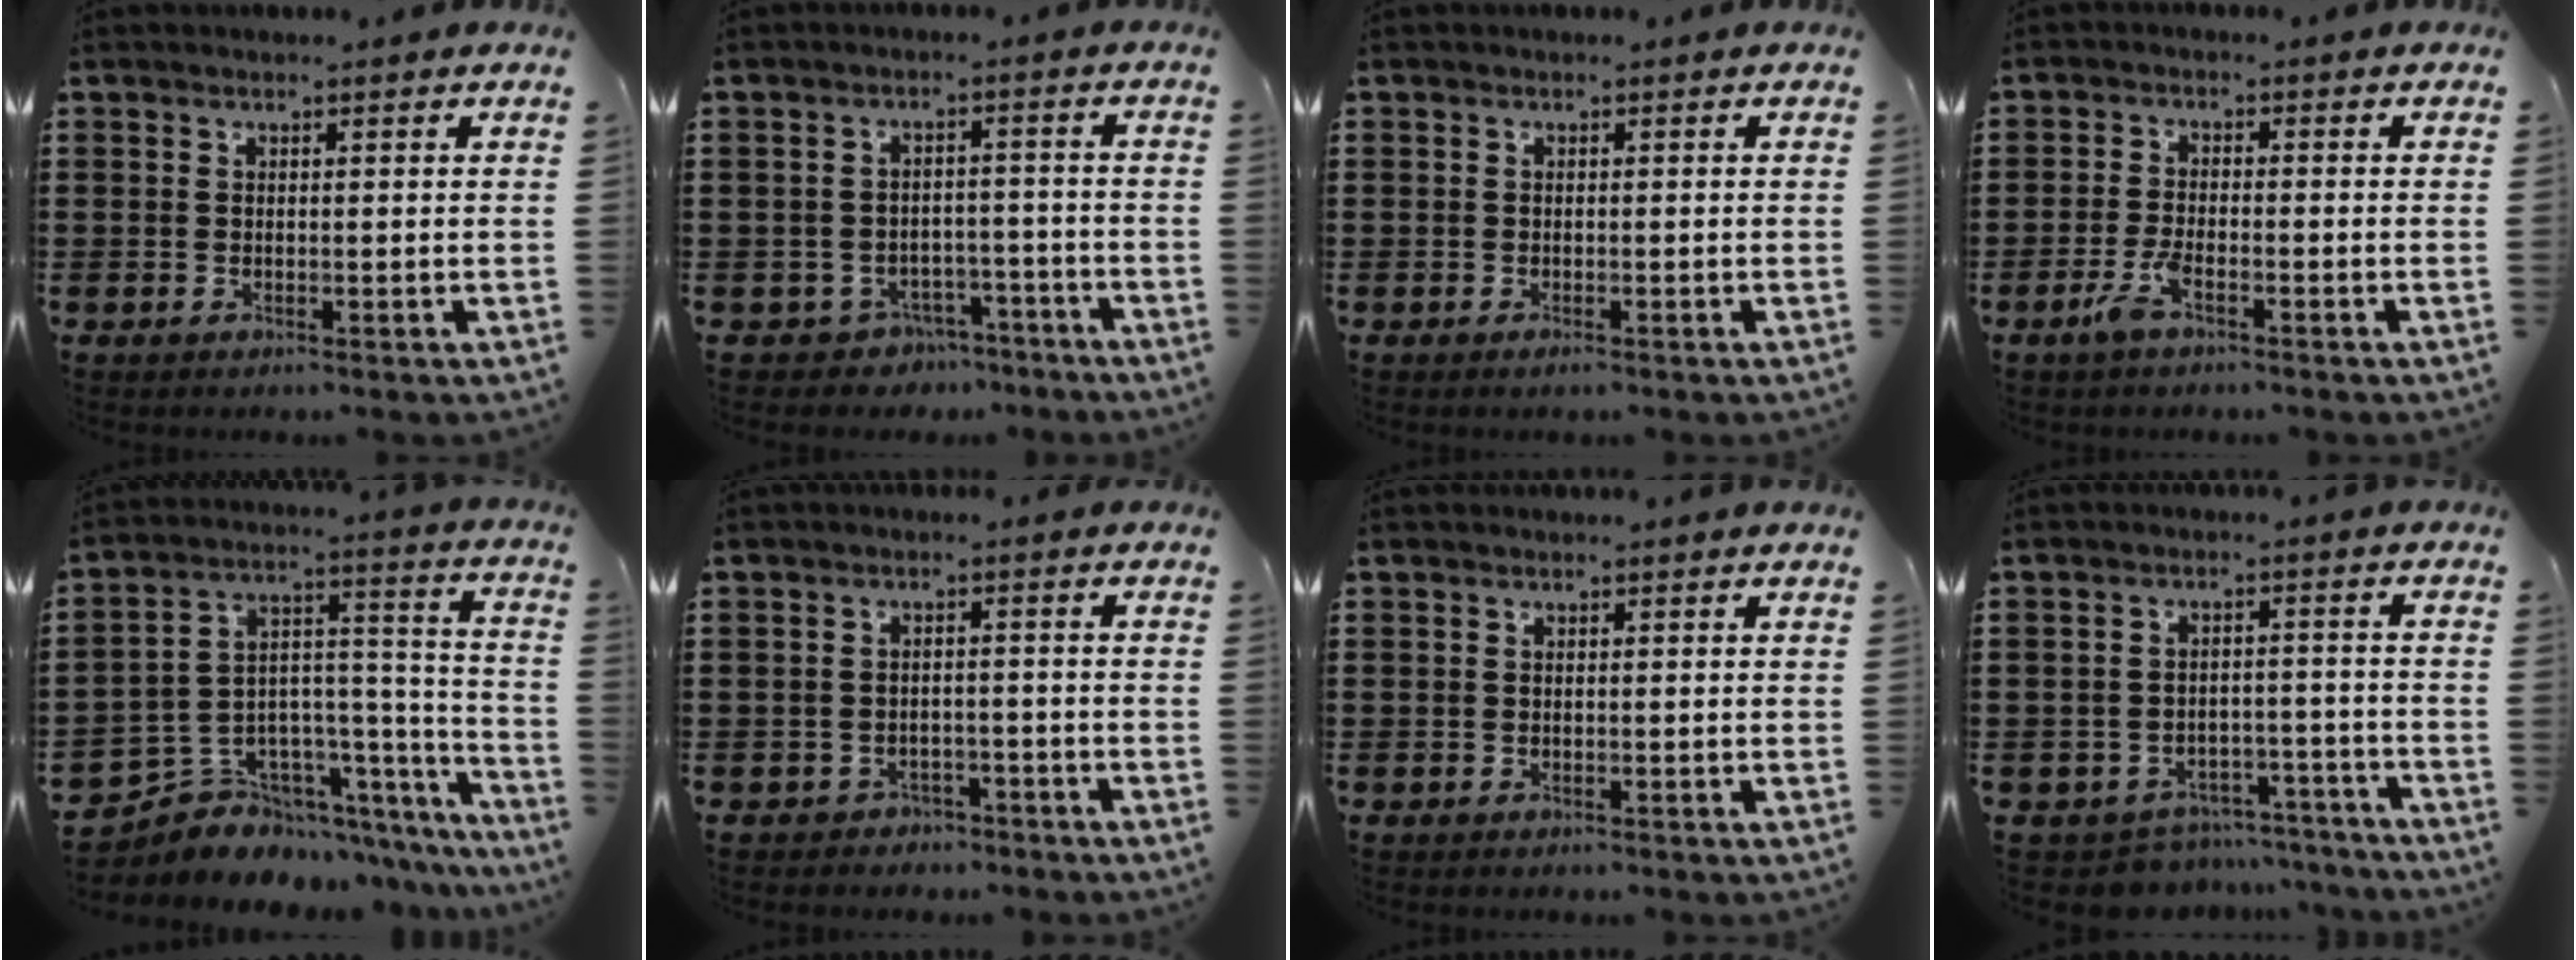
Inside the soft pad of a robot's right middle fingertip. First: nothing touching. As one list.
[{"total": 3.3, "force": [-3.1, 1.2, 0.0], "torque": [-0.011, 0.006, -0.067]}, {"total": 0.6, "force": [-0.3, 0.1, 0.5], "torque": [-0.010, -0.005, -0.005]}, {"total": 3.6, "force": [-2.1, 0.7, 2.9], "torque": [-0.075, -0.008, -0.046]}, {"total": 5.6, "force": [-4.3, 3.4, -0.4], "torque": [-0.003, -0.014, -0.078]}, {"total": 2.1, "force": [-1.9, 0.7, -0.2], "torque": [-0.006, 0.004, -0.045]}, {"total": 0.0}, {"total": 4.6, "force": [-4.5, 1.1, 0.0], "torque": [-0.004, 0.013, -0.094]}]